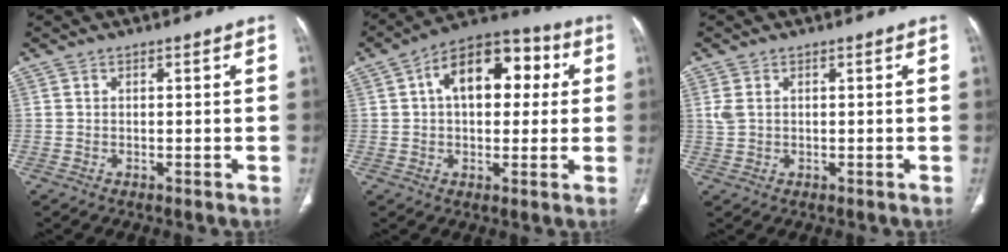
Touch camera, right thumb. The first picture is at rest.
{"total": 15.7, "force": [3.6, 9.3, 12.1], "torque": [-0.150, 0.029, 0.047]}
{"total": 2.2, "force": [0.7, 1.5, 1.5], "torque": [-0.043, 0.006, 0.021]}